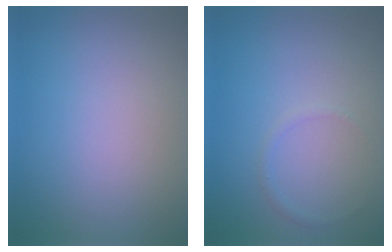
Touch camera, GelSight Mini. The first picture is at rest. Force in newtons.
{"total": 0.6, "press": 0.6, "slide": 0.0}